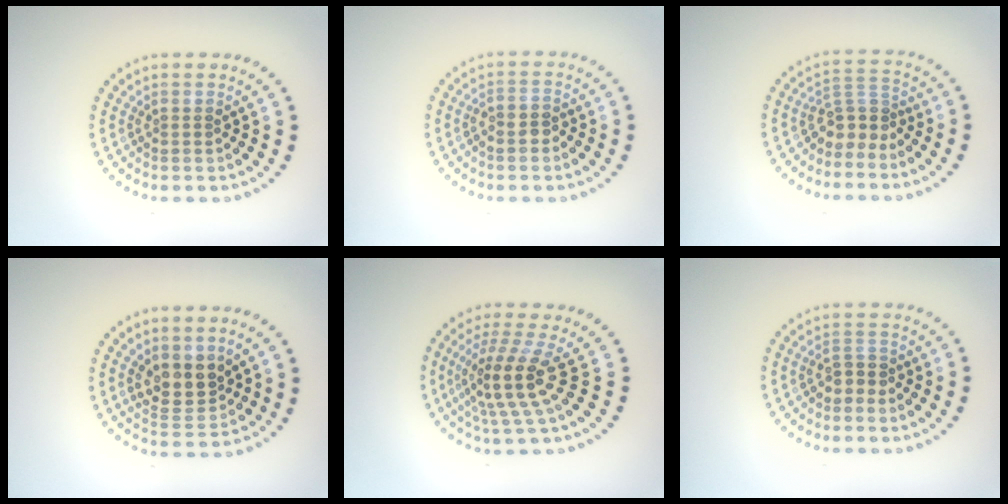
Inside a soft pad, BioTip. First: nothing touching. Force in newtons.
{"total": 1.3, "press": 1.1, "slide": 0.7}
{"total": 2.8, "press": 2.0, "slide": 2.0}
{"total": 3.2, "press": 2.9, "slide": 1.3}
{"total": 4.7, "press": 3.8, "slide": 2.8}
{"total": 1.7, "press": 1.5, "slide": 0.8}